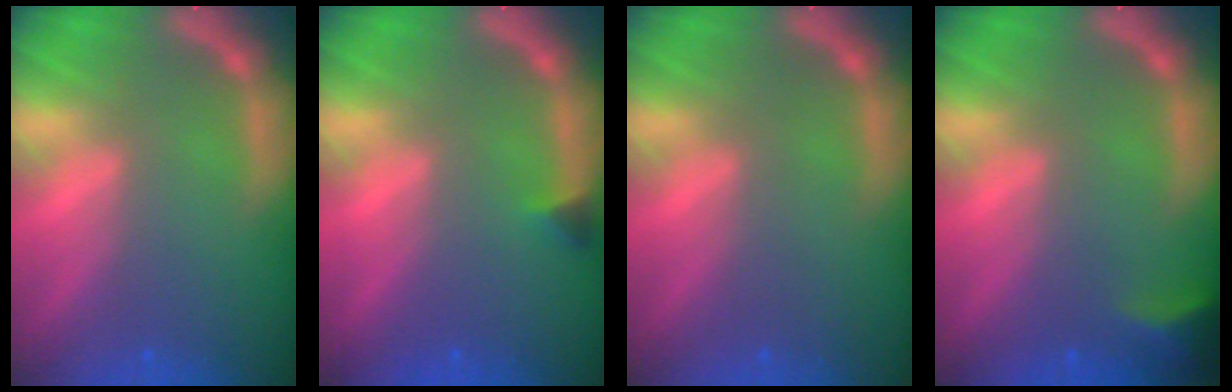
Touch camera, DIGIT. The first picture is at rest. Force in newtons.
{"total": 0.9}
{"total": 0.0}
{"total": 2.9}